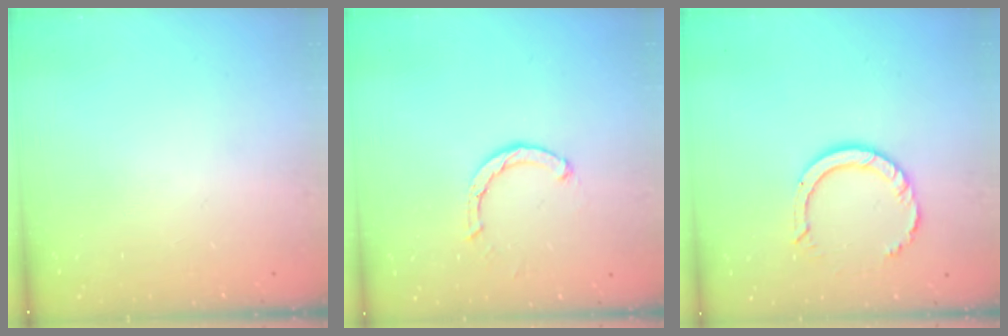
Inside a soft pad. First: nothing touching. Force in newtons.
{"total": 2.1, "press": 2.1, "slide": 0.1}
{"total": 8.3, "press": 8.2, "slide": 0.6}